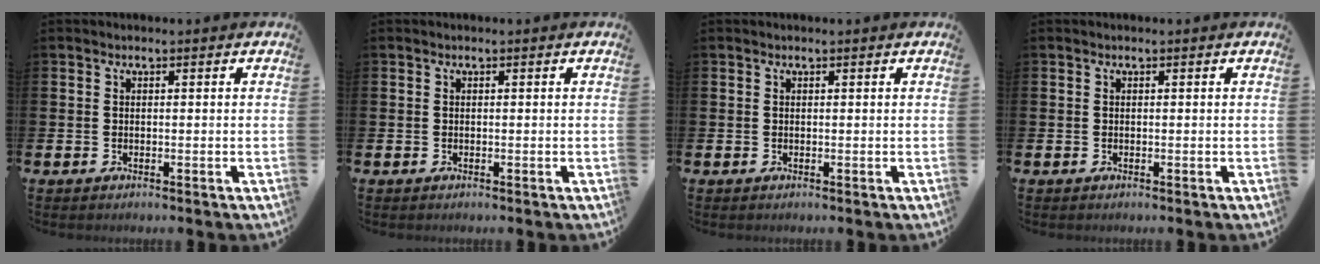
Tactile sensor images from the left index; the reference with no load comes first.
{"total": 0.0}
{"total": 0.0}
{"total": 0.0}